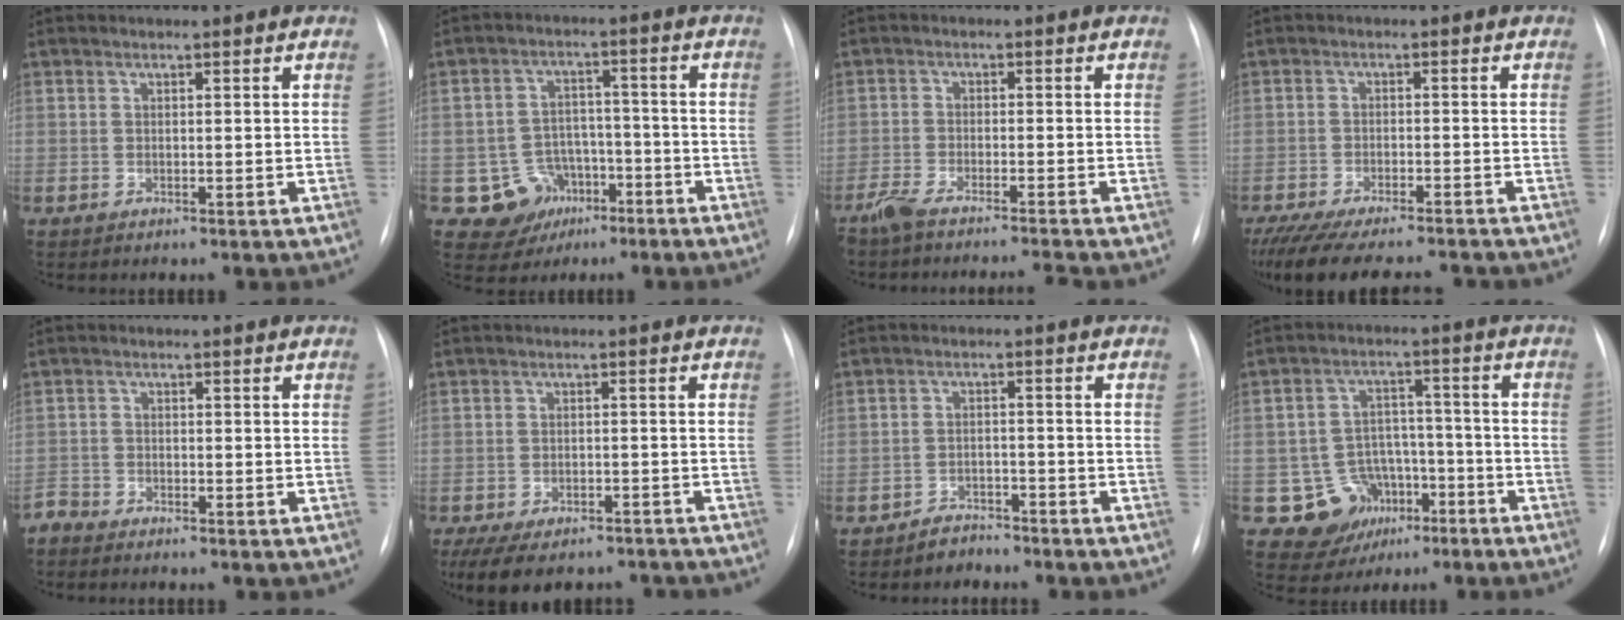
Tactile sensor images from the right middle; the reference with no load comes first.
{"total": 7.7, "force": [-3.4, 6.9, 1.0], "torque": [-0.009, 0.012, -0.043]}
{"total": 6.1, "force": [-5.4, -0.8, 2.6], "torque": [-0.044, -0.013, -0.094]}
{"total": 15.1, "force": [-13.5, 1.9, 6.5], "torque": [-0.127, -0.025, -0.195]}
{"total": 1.9, "force": [-1.9, 0.1, -0.2], "torque": [0.006, -0.007, -0.039]}
{"total": 12.5, "force": [-10.5, 4.8, 4.9], "torque": [-0.094, 0.001, -0.136]}
{"total": 2.9, "force": [-2.6, 1.3, -0.1], "torque": [-0.006, 0.003, -0.041]}
{"total": 8.8, "force": [-4.0, 7.7, 1.6], "torque": [-0.015, 0.032, -0.050]}